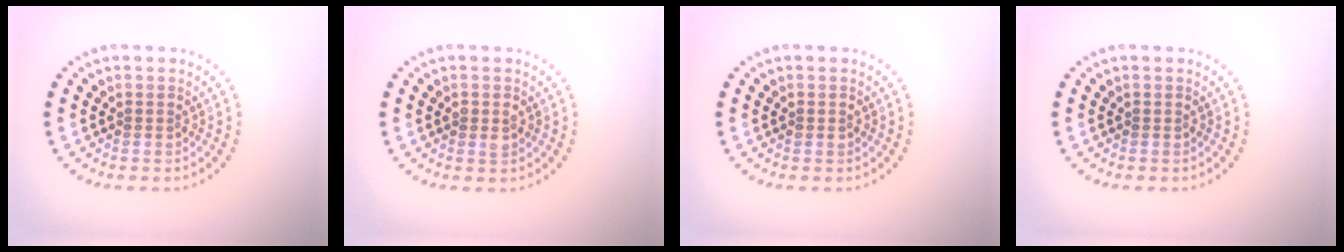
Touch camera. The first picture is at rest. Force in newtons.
{"total": 1.1, "press": 1.1, "slide": 0.0}
{"total": 0.7, "press": 0.6, "slide": 0.2}
{"total": 0.0}